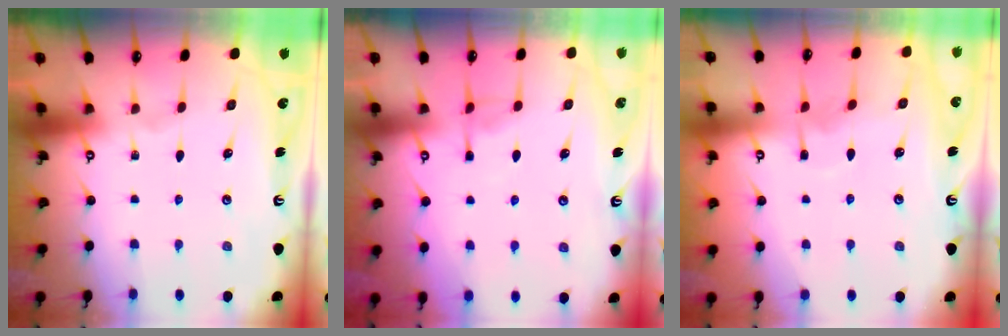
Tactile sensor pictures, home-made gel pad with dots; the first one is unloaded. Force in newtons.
{"total": 4.4, "press": 4.3, "slide": 0.7}
{"total": 4.5, "press": 4.4, "slide": 0.6}